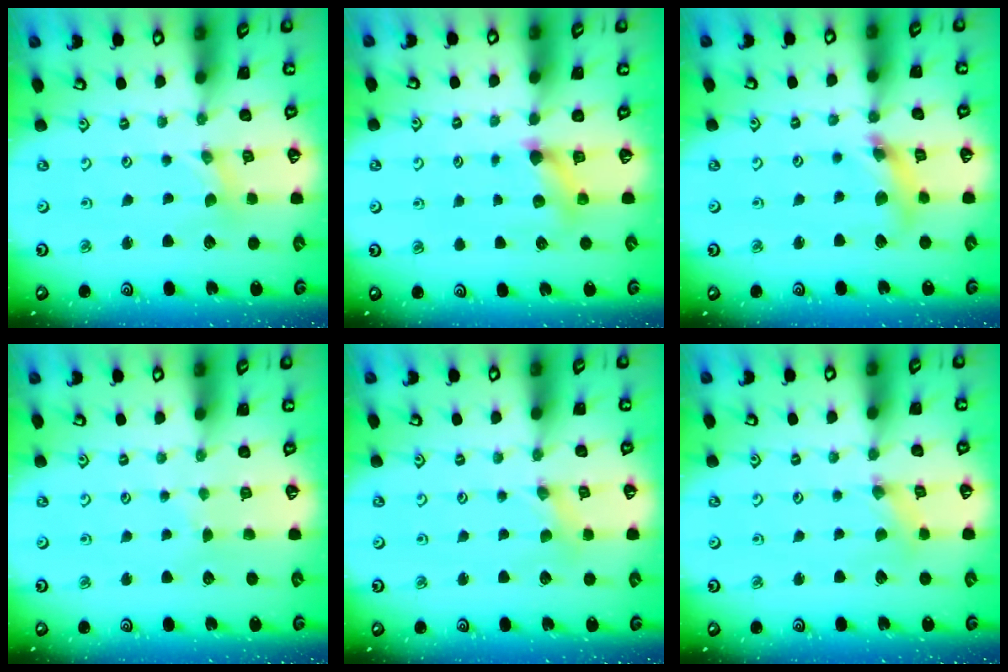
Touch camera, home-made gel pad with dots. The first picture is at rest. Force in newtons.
{"total": 6.1, "press": 6.0, "slide": 0.9}
{"total": 10.9, "press": 10.8, "slide": 1.4}
{"total": 1.7, "press": 1.7, "slide": 0.2}
{"total": 0.0}
{"total": 0.8, "press": 0.7, "slide": 0.3}